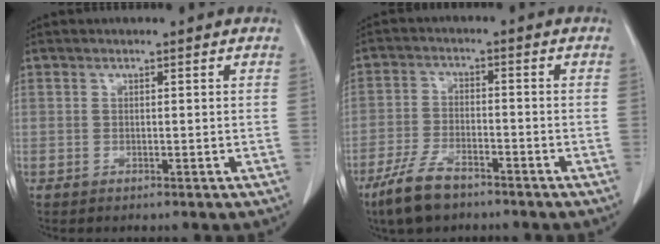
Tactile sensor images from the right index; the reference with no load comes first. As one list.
[{"total": 7.6, "force": [-5.6, 2.6, 4.4], "torque": [-0.099, -0.011, -0.105]}]